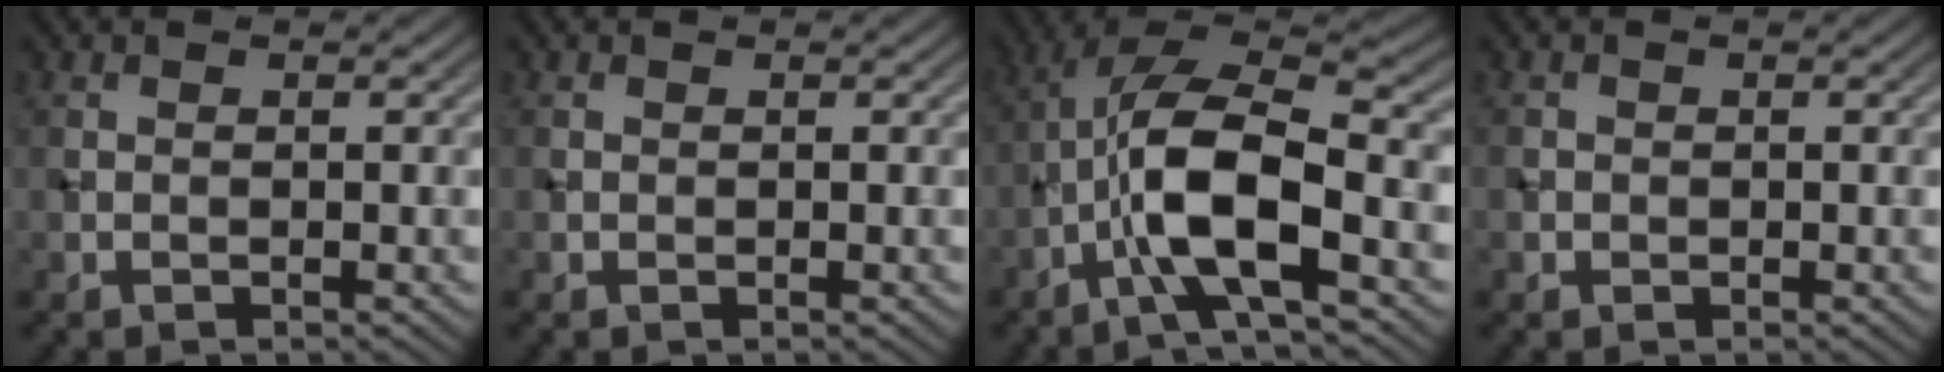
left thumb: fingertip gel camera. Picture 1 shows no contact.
{"total": 0.0}
{"total": 11.4, "force": [-3.6, 3.7, 10.2], "torque": [-0.195, 0.012, -0.073]}
{"total": 0.7, "force": [-0.2, 0.7, -0.1], "torque": [0.006, -0.003, -0.004]}